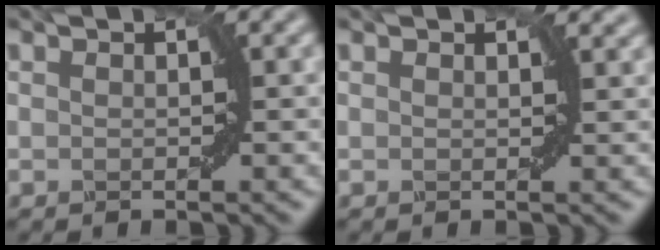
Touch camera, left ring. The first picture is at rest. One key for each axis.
{"total": 1.4, "fx": 1.2, "fy": 0.5, "fz": 0.4, "tx": -0.006, "ty": -0.002, "tz": 0.015}